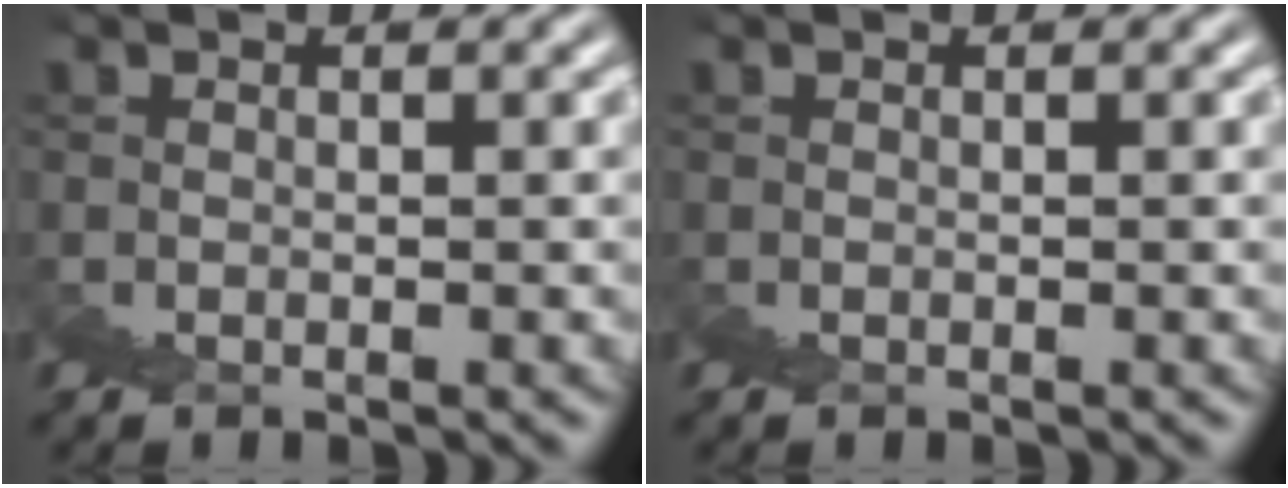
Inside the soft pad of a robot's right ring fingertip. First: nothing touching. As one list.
[{"total": 0.0}]